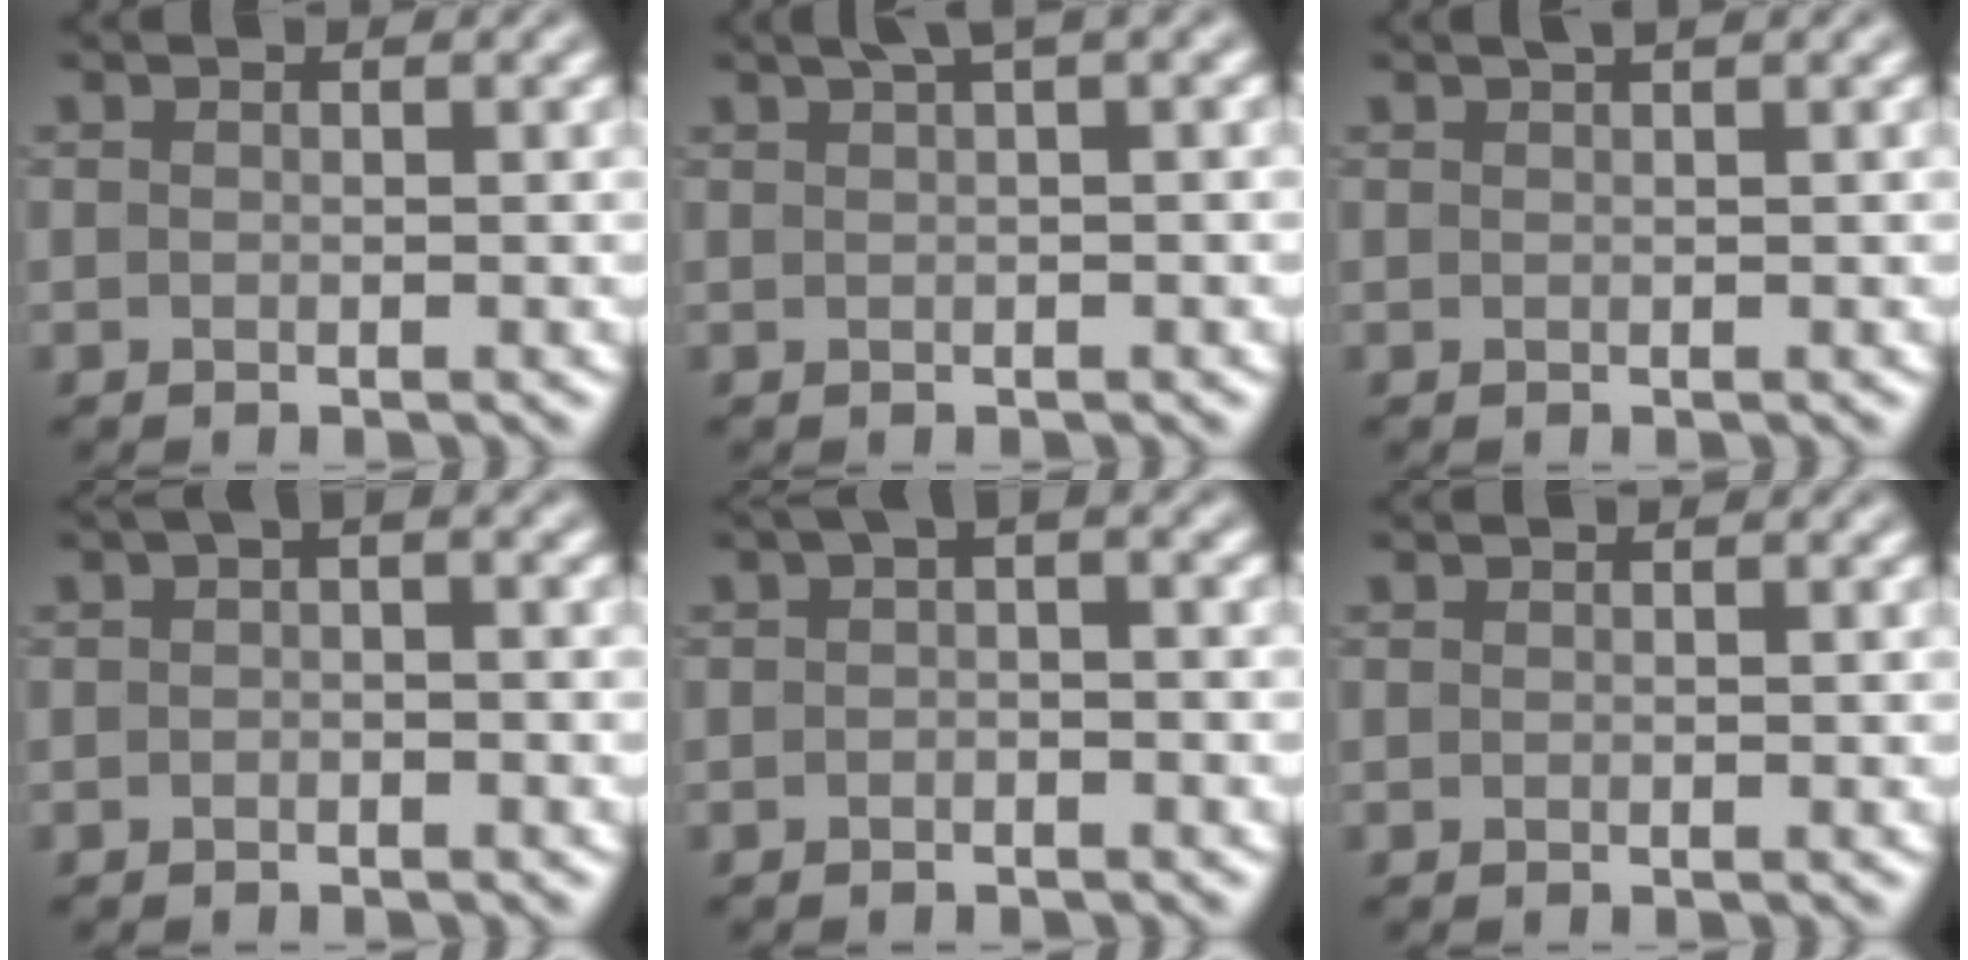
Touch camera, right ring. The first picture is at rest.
{"total": 2.0, "force": [1.3, 0.1, 1.6], "torque": [-0.020, 0.008, 0.019]}
{"total": 0.9, "force": [0.7, 0.2, 0.6], "torque": [-0.013, 0.006, 0.011]}
{"total": 1.4, "force": [0.2, 0.7, 1.2], "torque": [-0.024, 0.007, -0.005]}
{"total": 1.8, "force": [0.2, 0.9, 1.5], "torque": [-0.027, 0.009, -0.006]}
{"total": 0.0}